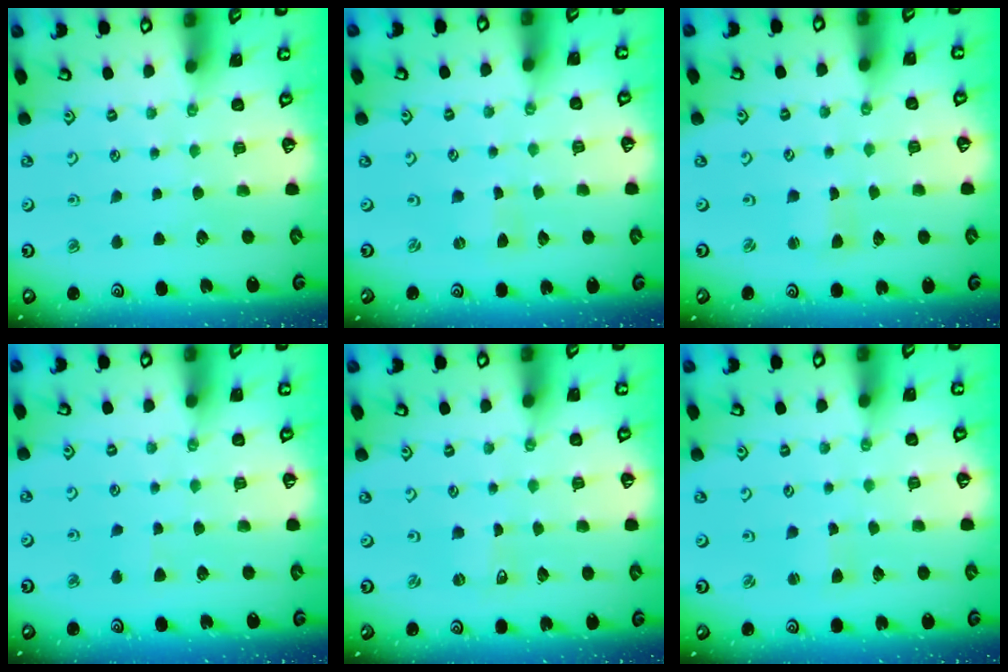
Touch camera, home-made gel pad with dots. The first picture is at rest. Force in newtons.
{"total": 0.0}
{"total": 2.0, "press": 2.0, "slide": 0.3}
{"total": 3.0, "press": 3.0, "slide": 0.3}
{"total": 0.0}
{"total": 2.2, "press": 2.2, "slide": 0.3}